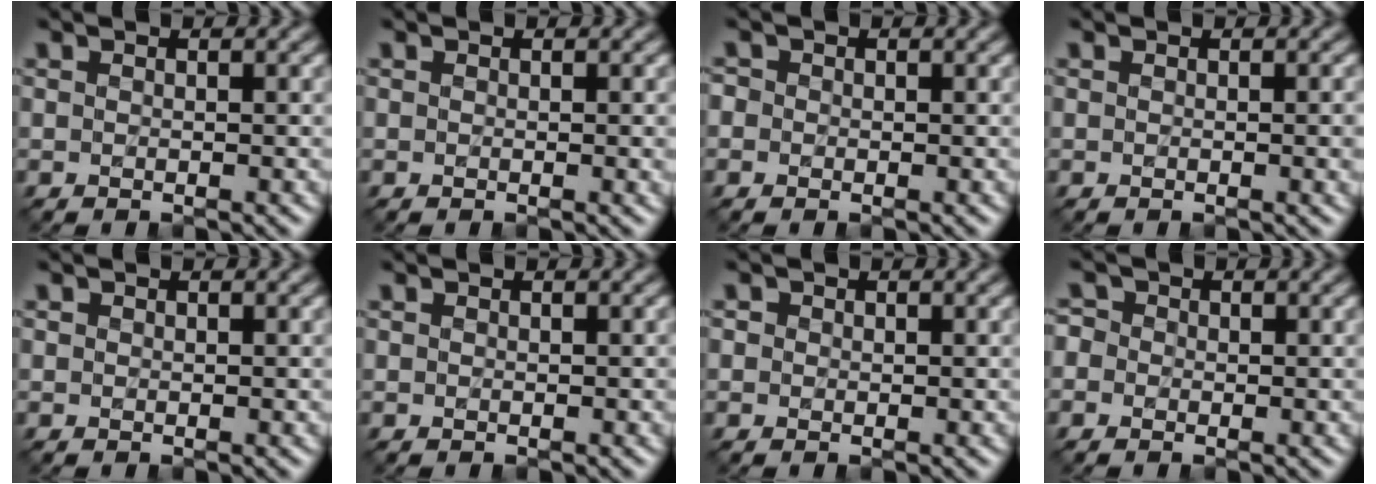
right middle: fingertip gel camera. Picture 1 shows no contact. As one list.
[{"total": 0.6, "force": [0.0, 0.1, 0.6], "torque": [-0.007, -0.001, 0.000]}, {"total": 0.9, "force": [0.0, 0.9, 0.2], "torque": [-0.002, -0.002, -0.006]}, {"total": 1.1, "force": [0.0, 0.2, 1.1], "torque": [-0.014, -0.001, -0.001]}, {"total": 0.0}, {"total": 0.0}, {"total": 0.6, "force": [0.2, 0.6, 0.1], "torque": [0.002, -0.002, -0.002]}, {"total": 1.6, "force": [0.1, 1.5, 0.5], "torque": [-0.001, 0.005, -0.016]}]